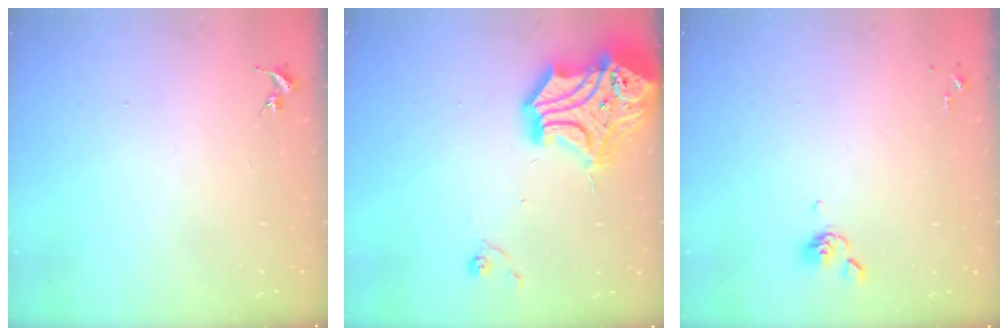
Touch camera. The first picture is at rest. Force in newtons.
{"total": 21.9, "press": 21.7, "slide": 2.9}
{"total": 5.6, "press": 5.5, "slide": 1.4}